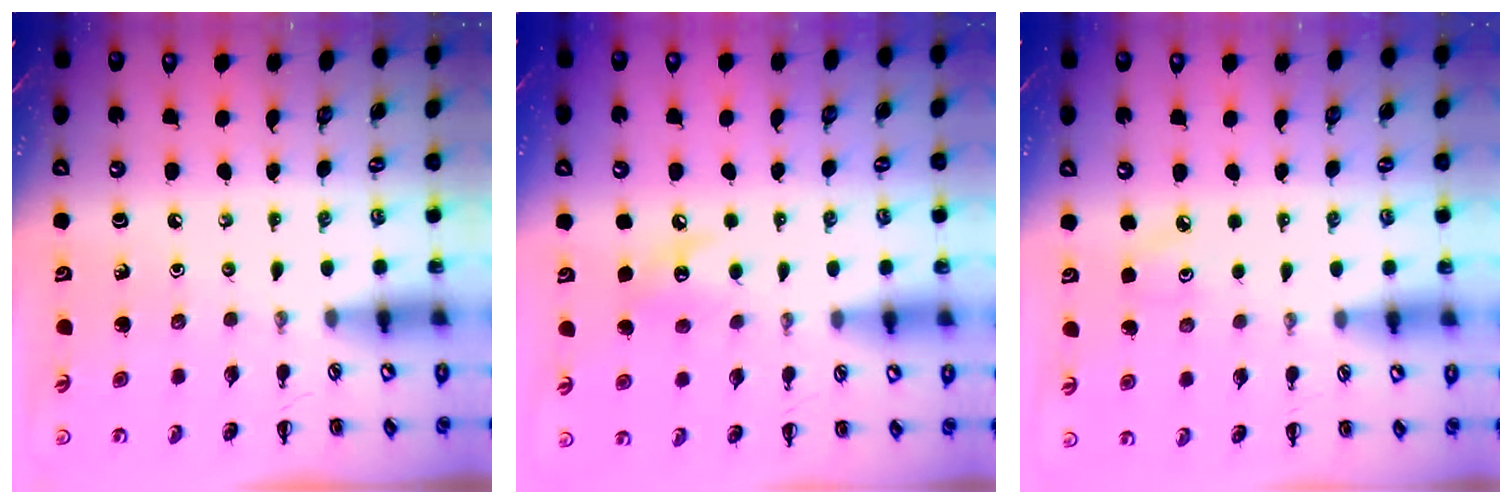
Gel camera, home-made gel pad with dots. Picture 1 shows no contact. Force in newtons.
{"total": 6.8, "press": 6.7, "slide": 0.6}
{"total": 5.8, "press": 5.6, "slide": 1.5}